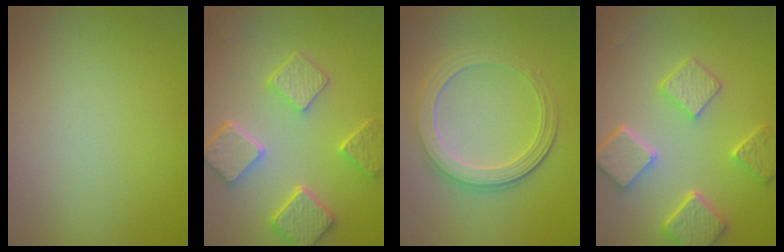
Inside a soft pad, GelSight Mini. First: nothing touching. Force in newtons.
{"total": 5.5, "press": 4.4, "slide": 3.2}
{"total": 4.2, "press": 3.5, "slide": 2.3}
{"total": 5.5, "press": 4.3, "slide": 3.3}